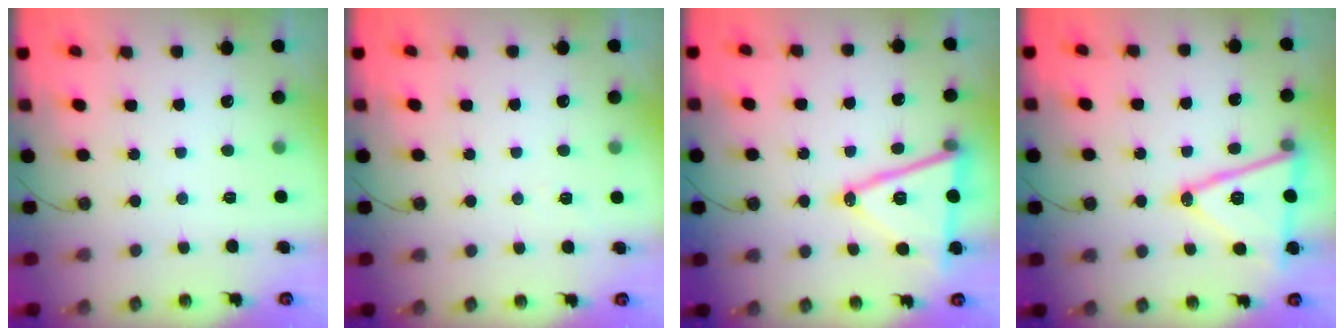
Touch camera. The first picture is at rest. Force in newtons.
{"total": 4.5, "press": 3.2, "slide": 3.2}
{"total": 16.6, "press": 16.2, "slide": 3.7}
{"total": 17.2, "press": 16.8, "slide": 3.4}